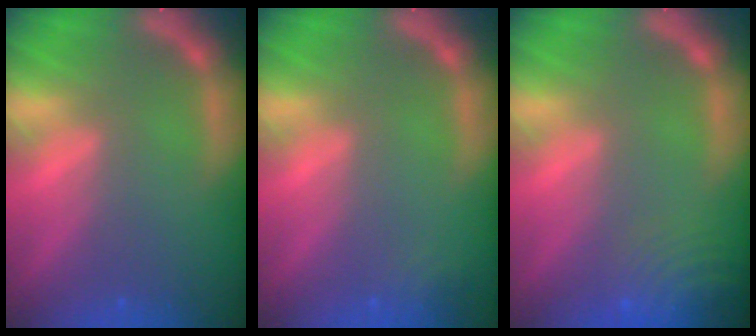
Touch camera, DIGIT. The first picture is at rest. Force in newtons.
{"total": 1.4}
{"total": 9.5}